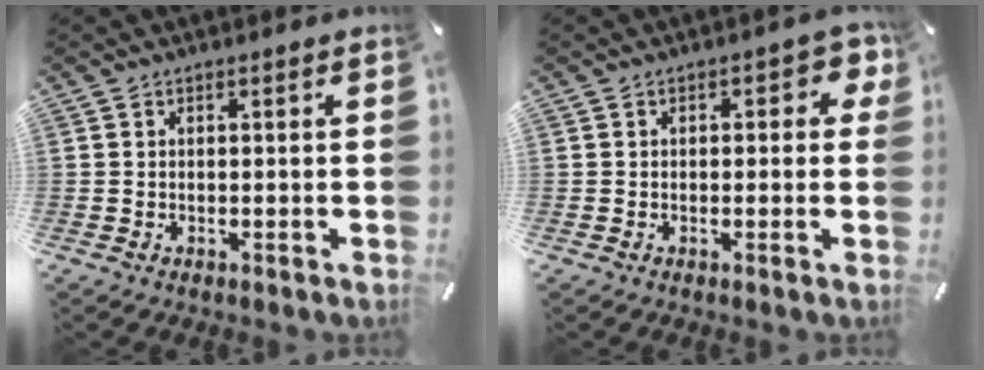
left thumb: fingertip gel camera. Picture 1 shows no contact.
{"total": 3.6, "force": [0.6, 2.2, 2.8], "torque": [-0.032, 0.002, 0.003]}